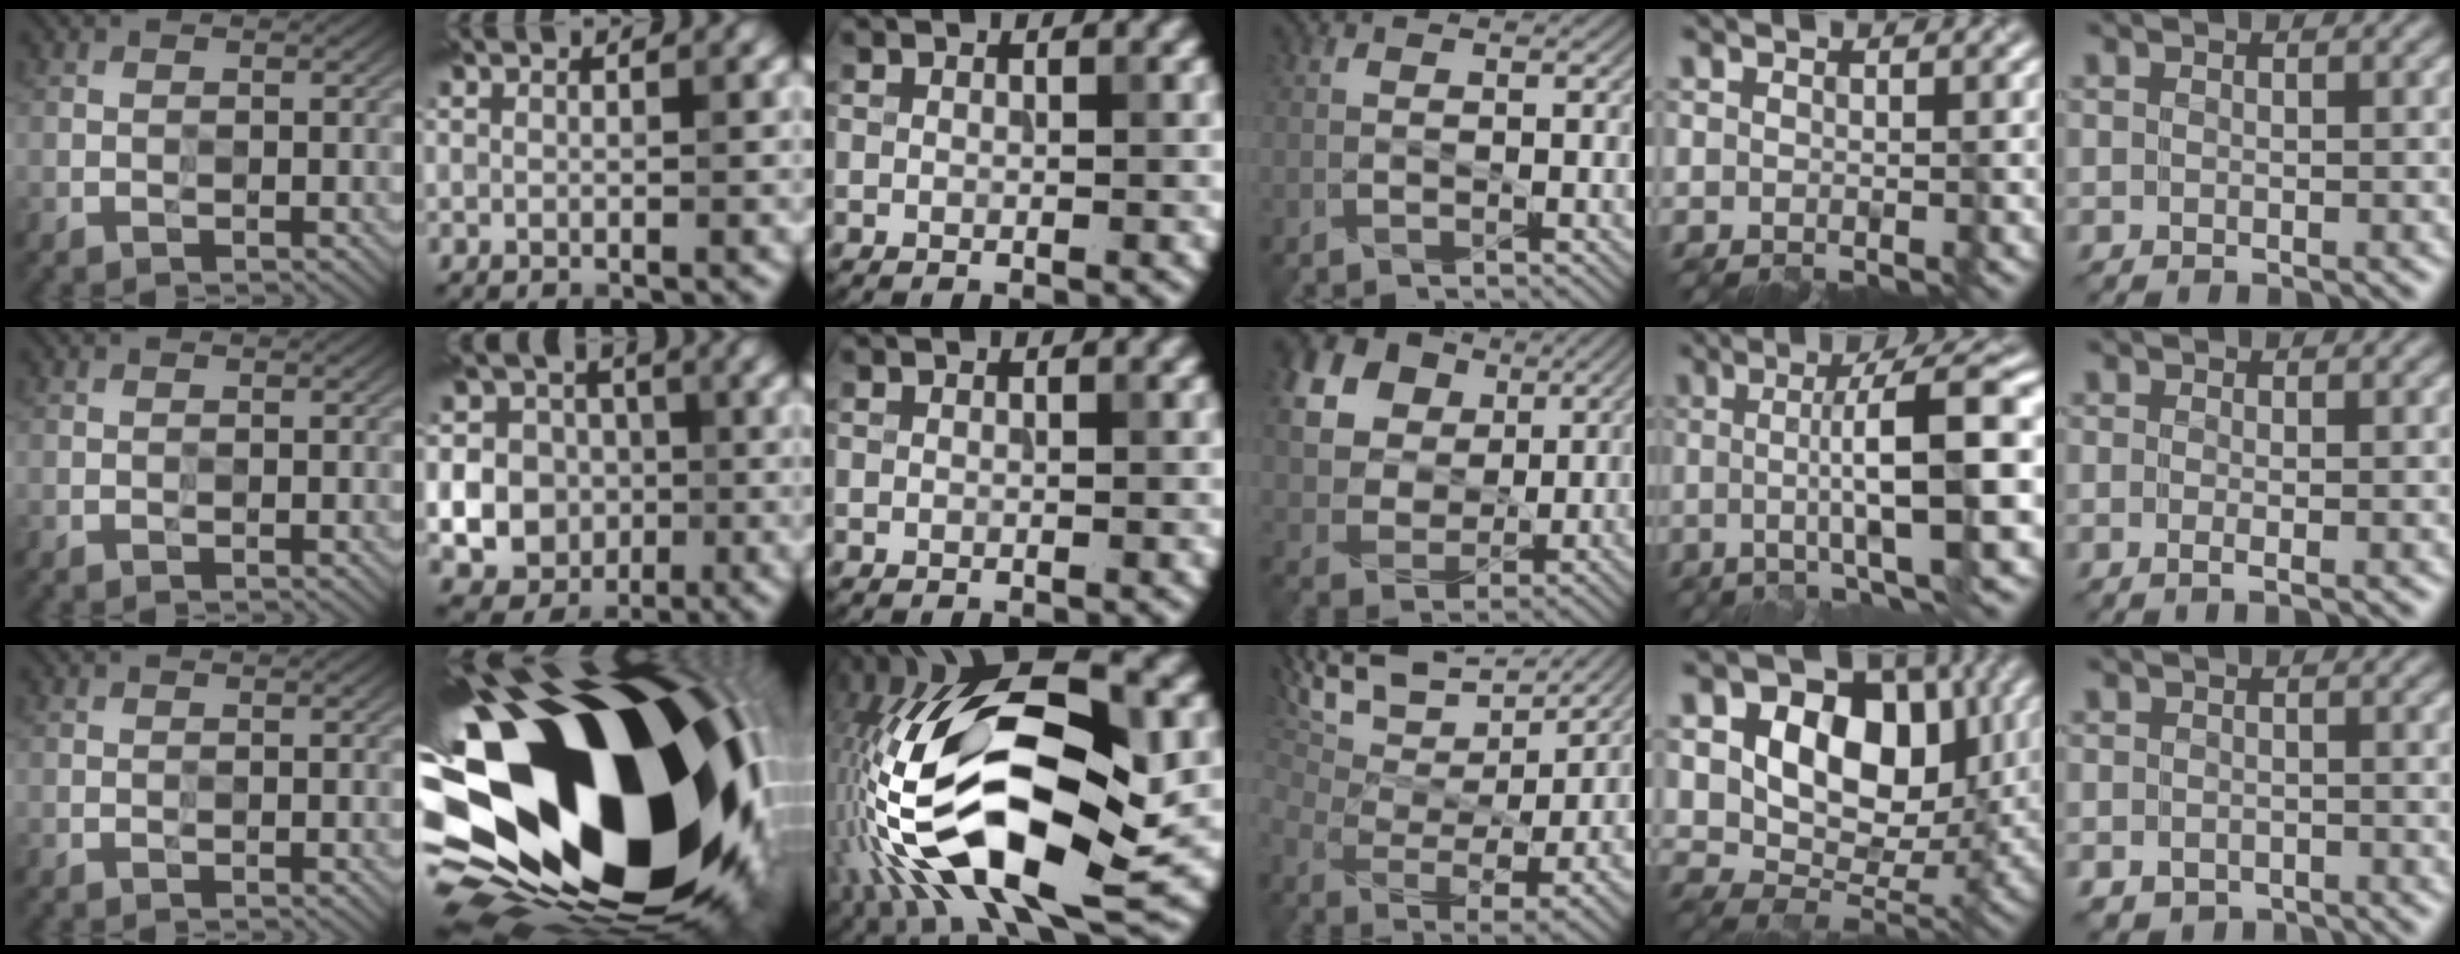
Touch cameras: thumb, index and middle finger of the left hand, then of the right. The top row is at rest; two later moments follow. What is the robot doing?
{"motion": "wipe", "object": "plastic plate"}